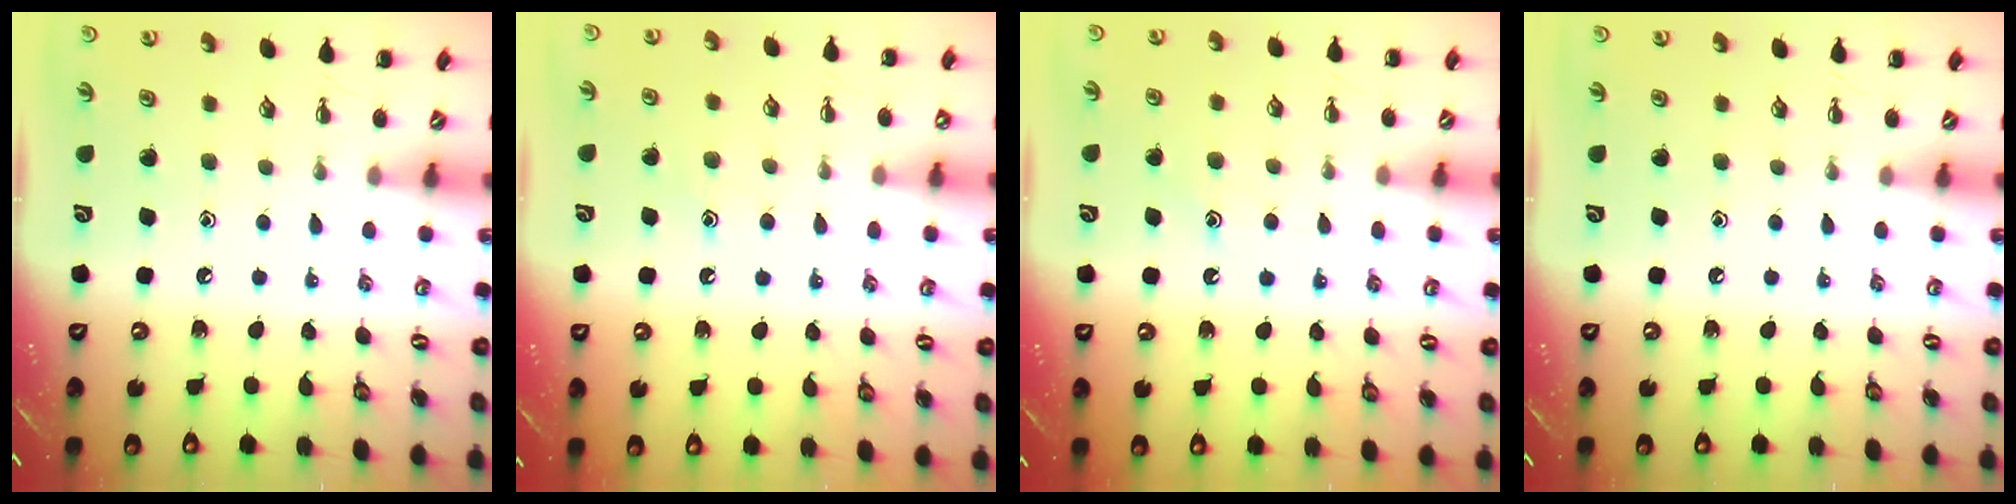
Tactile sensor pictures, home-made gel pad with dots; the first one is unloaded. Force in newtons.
{"total": 9.1, "press": 9.0, "slide": 1.4}
{"total": 10.8, "press": 10.8, "slide": 1.1}
{"total": 0.0}